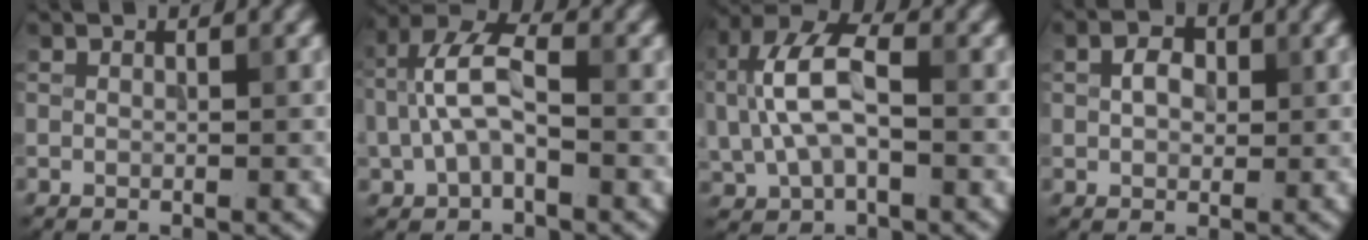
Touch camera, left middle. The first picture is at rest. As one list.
[{"total": 5.3, "force": [-0.7, 3.1, 4.3], "torque": [-0.093, 0.018, -0.020]}, {"total": 7.3, "force": [0.3, 4.3, 5.9], "torque": [-0.131, 0.014, -0.002]}, {"total": 2.4, "force": [0.5, 1.8, 1.6], "torque": [-0.032, 0.005, 0.005]}]